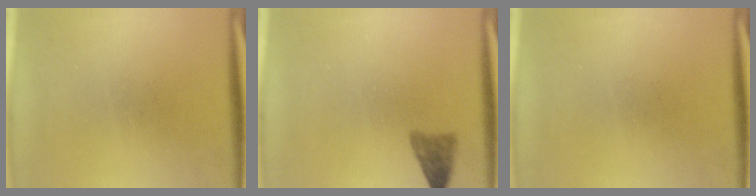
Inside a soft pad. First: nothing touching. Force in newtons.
{"total": 2.4}
{"total": 0.0}